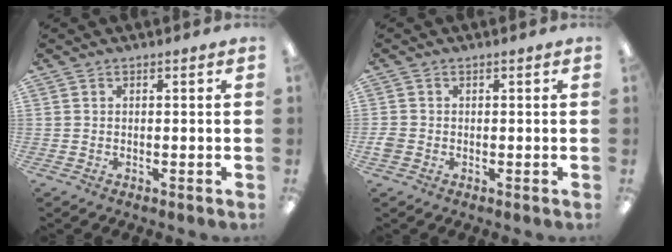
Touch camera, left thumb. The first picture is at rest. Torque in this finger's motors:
{"motor_torque": [-0.28, 0.23, 0.26, -0.12, -0.01]}